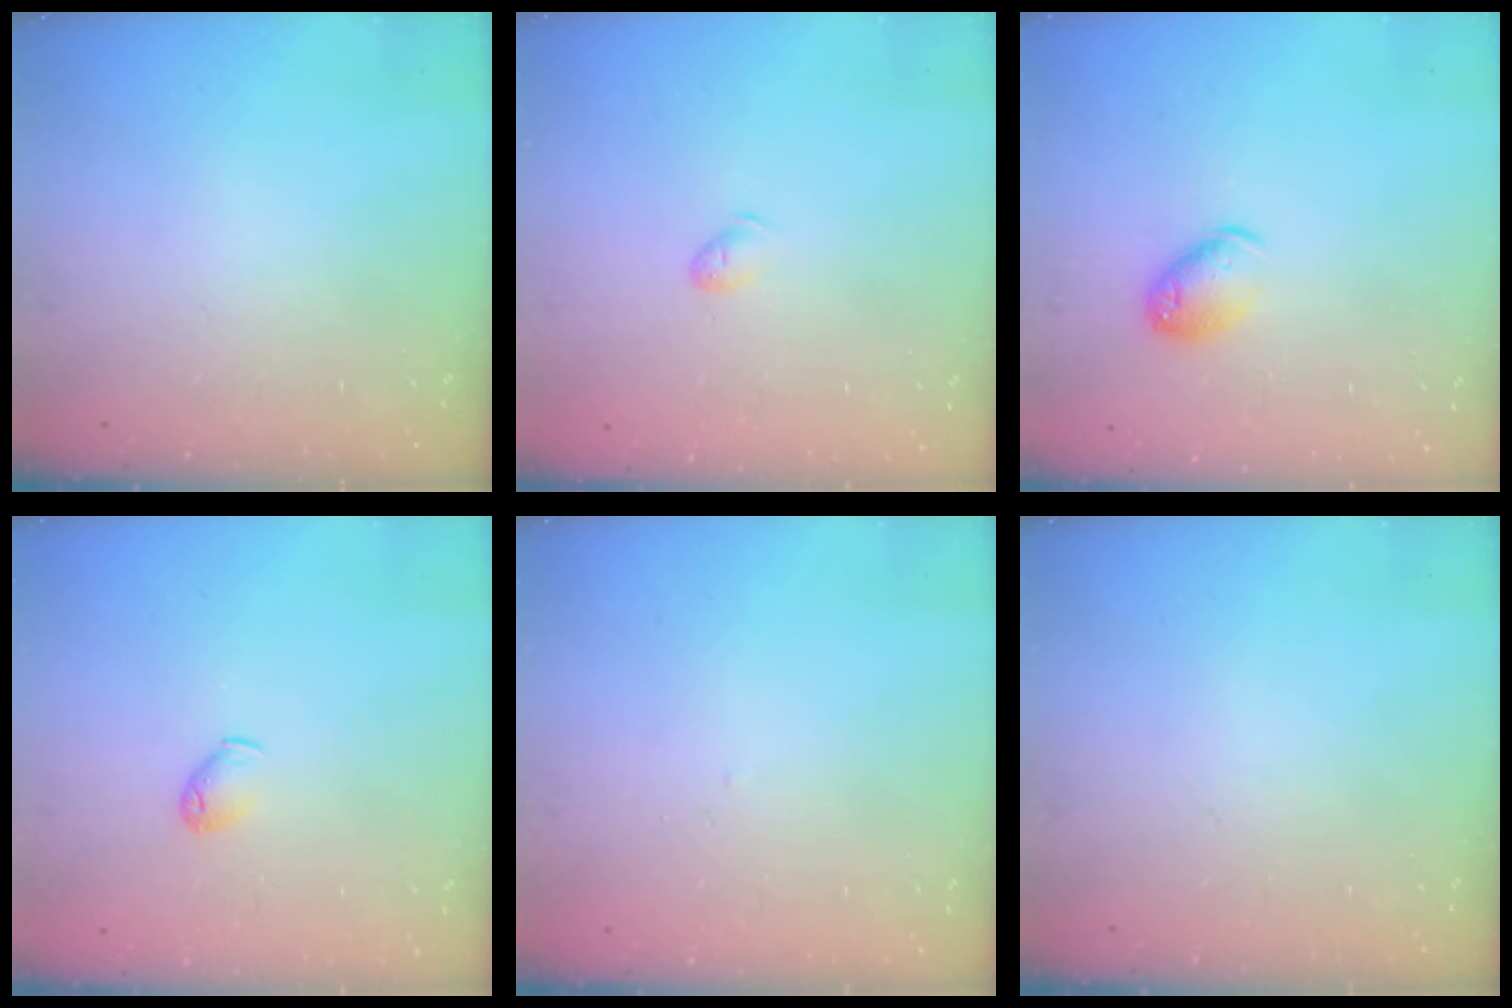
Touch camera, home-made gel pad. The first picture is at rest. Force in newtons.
{"total": 4.7, "press": 4.6, "slide": 0.8}
{"total": 9.6, "press": 9.4, "slide": 1.5}
{"total": 4.6, "press": 4.5, "slide": 1.0}
{"total": 1.4, "press": 1.4, "slide": 0.3}
{"total": 0.0}